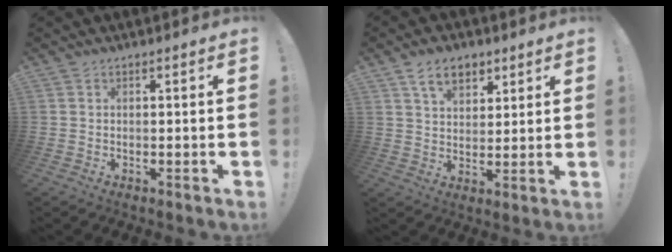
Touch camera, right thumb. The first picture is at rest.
{"total": 8.6, "force": [5.0, 5.4, 4.5], "torque": [-0.072, -0.010, 0.094]}